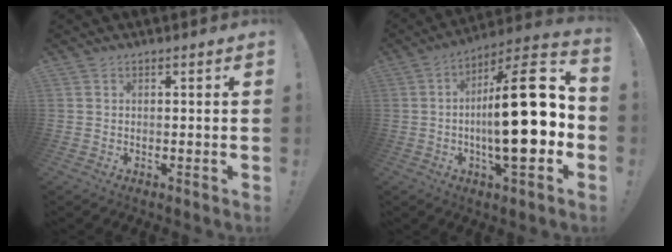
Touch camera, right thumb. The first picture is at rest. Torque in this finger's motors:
{"motor_torque": [2.16, 2.85, 2.49, -0.28, 0.26]}